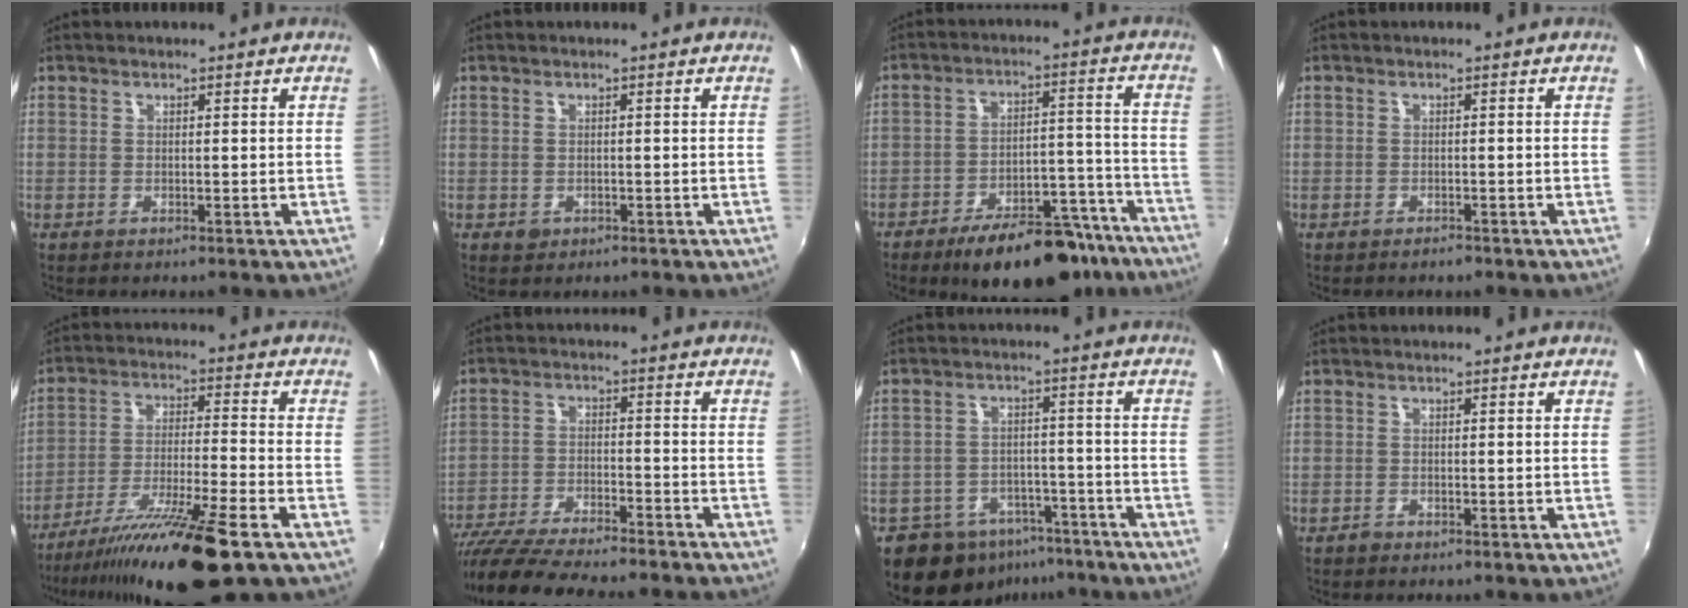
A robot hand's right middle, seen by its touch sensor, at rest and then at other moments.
{"total": 1.3, "force": [-0.5, 1.1, 0.4], "torque": [-0.007, -0.003, -0.006]}
{"total": 18.5, "force": [-14.5, 7.3, 8.9], "torque": [-0.134, 0.030, -0.185]}
{"total": 1.1, "force": [-0.9, 0.6, 0.2], "torque": [-0.006, 0.001, -0.014]}
{"total": 16.7, "force": [-12.2, 0.0, 11.4], "torque": [-0.219, -0.026, -0.208]}
{"total": 18.8, "force": [-16.5, 1.7, 8.8], "torque": [-0.174, -0.039, -0.267]}
{"total": 11.5, "force": [-8.1, 7.2, 3.8], "torque": [-0.091, 0.013, -0.104]}
{"total": 0.8, "force": [-0.7, 0.4, 0.0], "torque": [-0.002, 0.000, -0.014]}